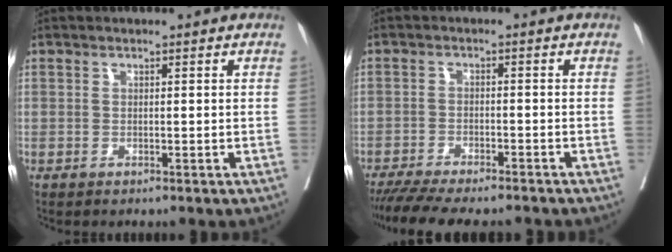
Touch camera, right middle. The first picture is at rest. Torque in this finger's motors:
{"motor_torque": [1.11, -1.03, 0.53, 0.19]}